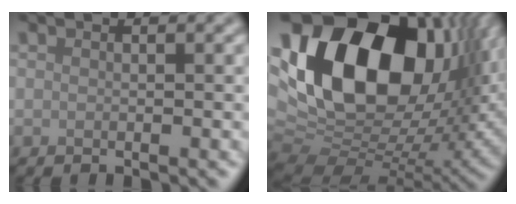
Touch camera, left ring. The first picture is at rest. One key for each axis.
{"total": 19.0, "fx": 4.9, "fy": 11.2, "fz": 14.5, "tx": -0.278, "ty": 0.015, "tz": 0.080}